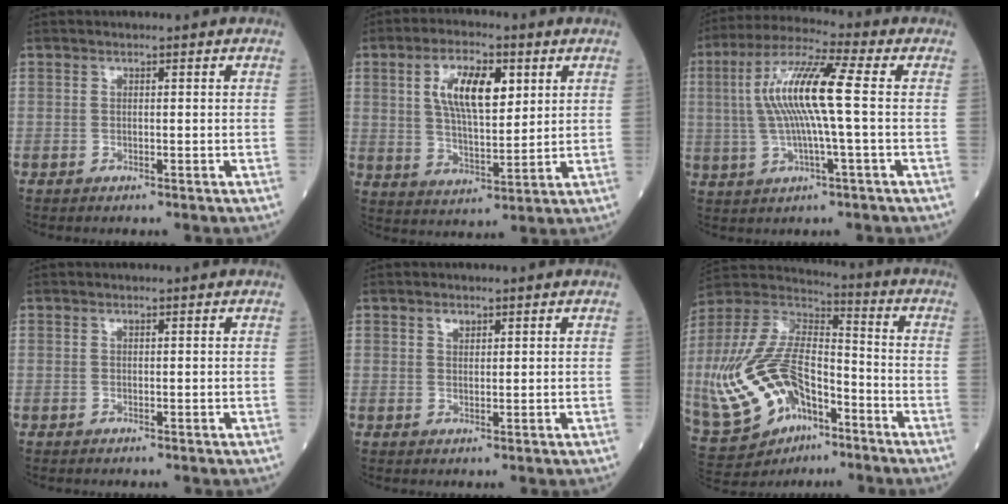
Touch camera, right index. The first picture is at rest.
{"total": 10.4, "force": [3.5, 3.8, 9.0], "torque": [-0.169, 0.010, 0.065]}
{"total": 12.2, "force": [0.9, 0.5, 12.1], "torque": [-0.243, 0.019, 0.010]}
{"total": 0.0}
{"total": 1.4, "force": [0.9, 0.8, 0.7], "torque": [-0.011, 0.000, 0.015]}
{"total": 21.1, "force": [-7.9, 11.5, 15.8], "torque": [-0.357, 0.016, -0.133]}